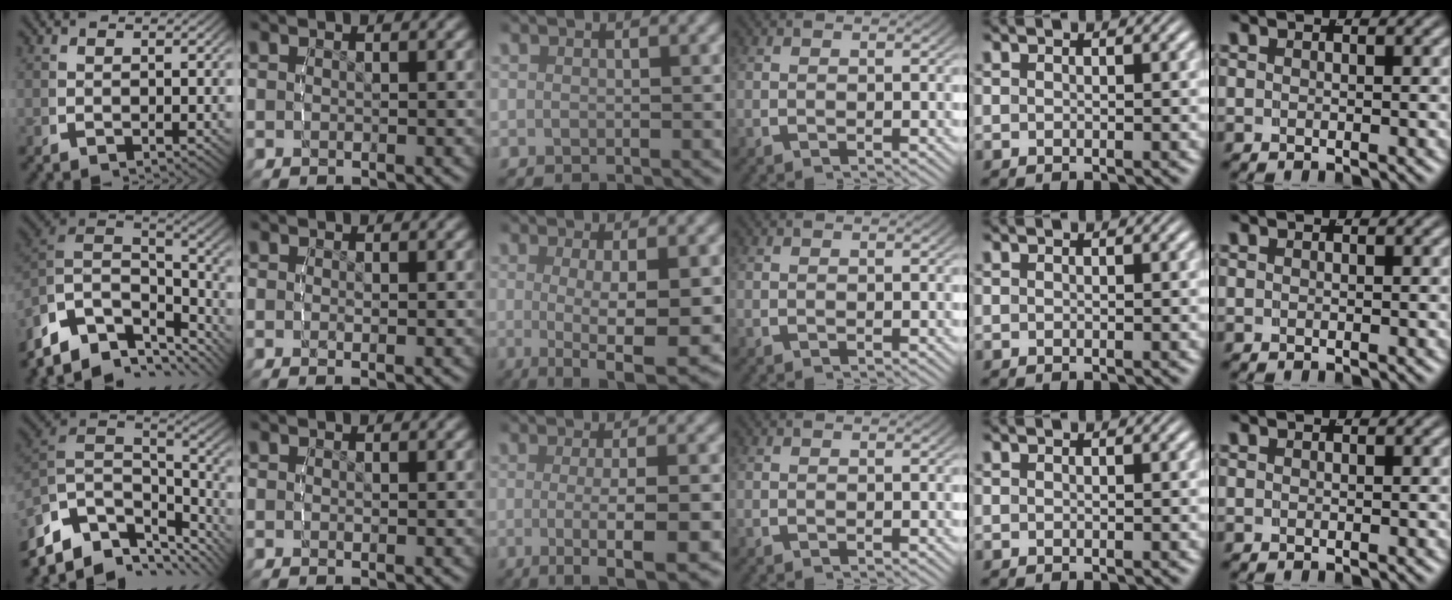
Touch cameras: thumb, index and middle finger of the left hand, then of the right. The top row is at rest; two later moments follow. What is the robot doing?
{"motion": "lift_and_place", "object": "bandage"}